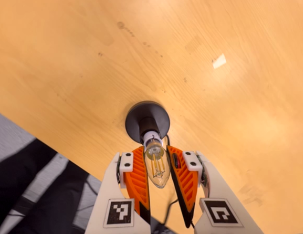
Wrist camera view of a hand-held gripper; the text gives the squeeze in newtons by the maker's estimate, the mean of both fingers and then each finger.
{"total": 12.7, "left": 12.1, "right": 13.3}